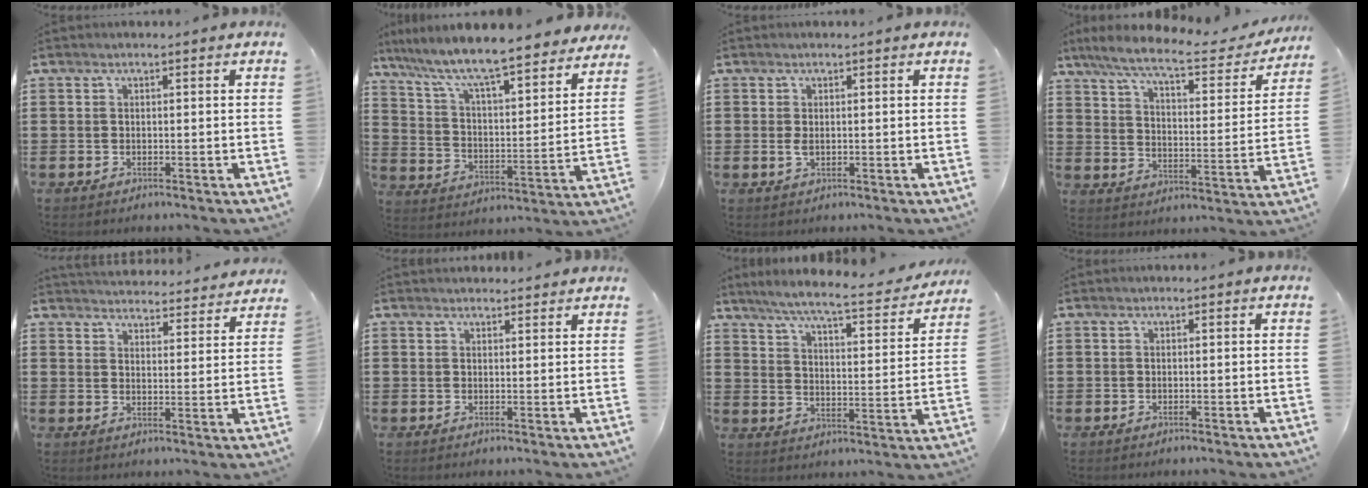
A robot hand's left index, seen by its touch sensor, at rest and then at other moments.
{"total": 7.7, "force": [6.9, 0.2, 3.4], "torque": [-0.099, -0.057, 0.111]}
{"total": 1.4, "force": [0.1, 0.5, 1.3], "torque": [-0.034, -0.001, -0.001]}
{"total": 8.4, "force": [6.9, 0.7, 4.8], "torque": [-0.120, -0.036, 0.114]}
{"total": 4.2, "force": [4.2, 0.0, 0.0], "torque": [-0.010, -0.033, 0.071]}
{"total": 1.7, "force": [1.7, 0.4, 0.1], "torque": [-0.005, 0.003, 0.034]}
{"total": 6.7, "force": [5.8, -0.3, 3.3], "torque": [-0.089, -0.040, 0.093]}
{"total": 0.0}